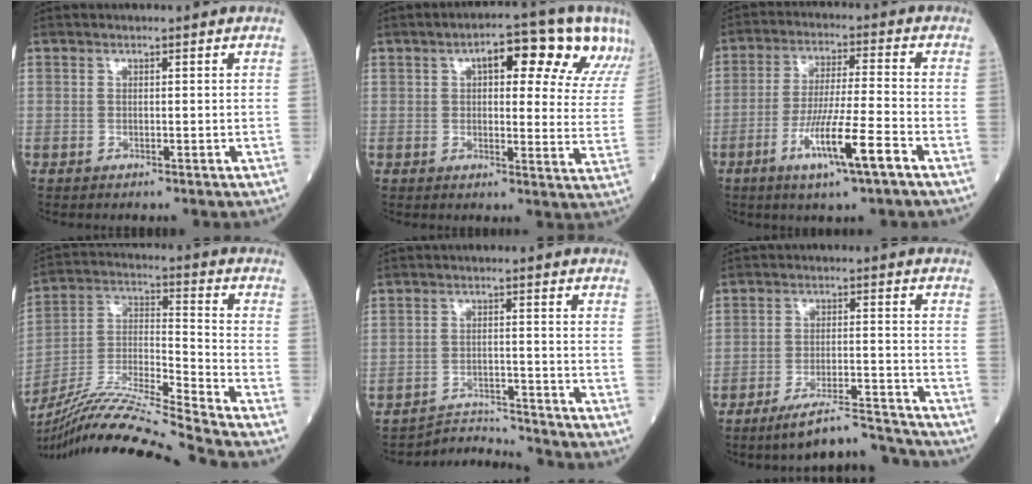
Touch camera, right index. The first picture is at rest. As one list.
[{"total": 15.7, "force": [9.2, 5.1, 11.7], "torque": [-0.141, 0.021, 0.097]}, {"total": 10.2, "force": [-4.9, -0.2, 8.9], "torque": [-0.167, -0.012, -0.087]}, {"total": 18.8, "force": [-17.0, -2.5, 7.5], "torque": [-0.150, -0.003, -0.309]}, {"total": 3.6, "force": [-3.2, -0.5, -1.5], "torque": [0.027, -0.002, -0.049]}, {"total": 8.8, "force": [-8.5, -0.1, 2.4], "torque": [-0.032, 0.009, -0.146]}]